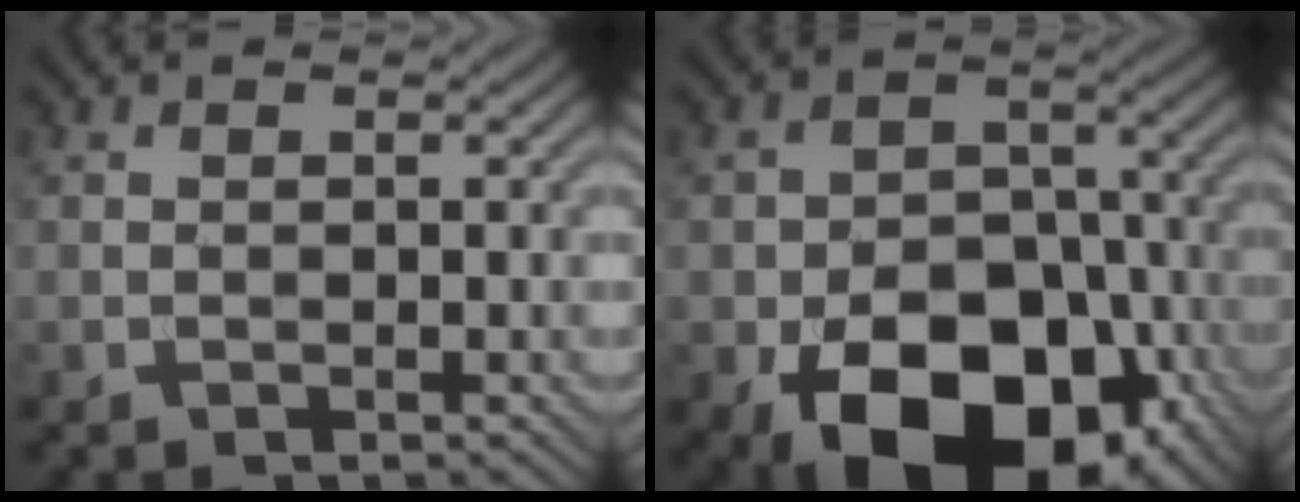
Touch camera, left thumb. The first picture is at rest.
{"total": 17.5, "force": [-8.1, 11.2, 10.7], "torque": [-0.162, -0.034, -0.133]}